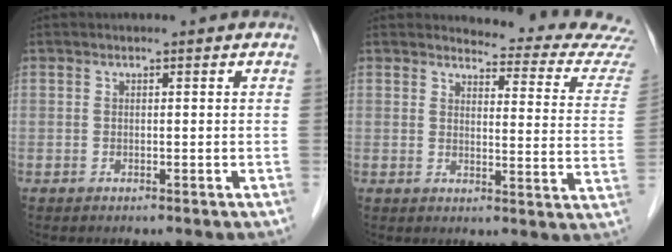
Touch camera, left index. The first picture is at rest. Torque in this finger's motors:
{"motor_torque": [0.19, -0.60, -0.12, -0.04]}